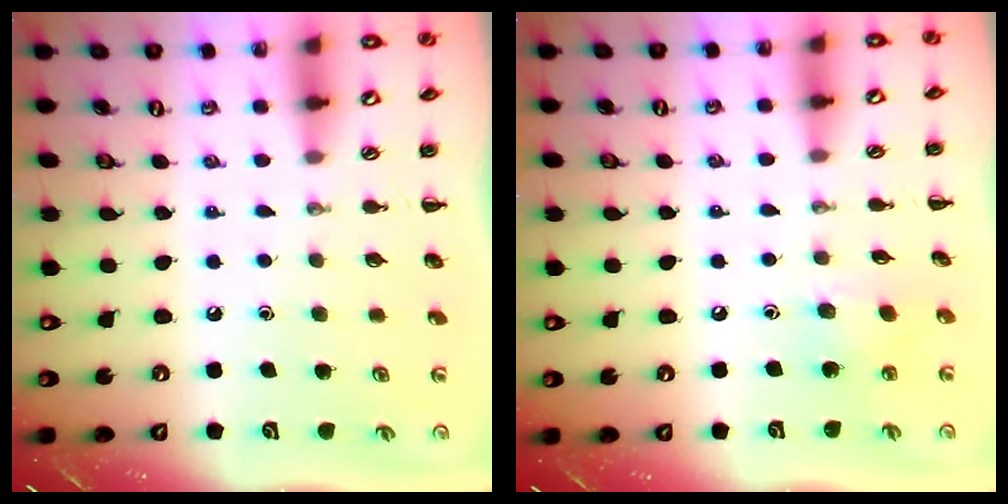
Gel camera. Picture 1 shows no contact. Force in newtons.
{"total": 6.2, "press": 6.1, "slide": 1.1}